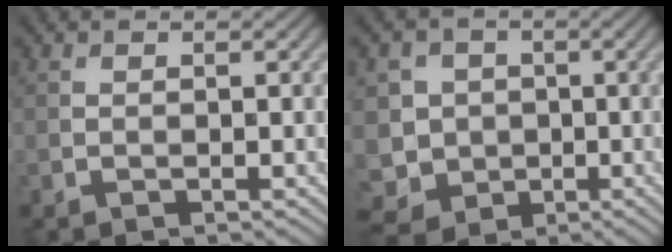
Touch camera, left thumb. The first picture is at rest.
{"total": 6.2, "force": [-0.6, 5.9, 1.9], "torque": [-0.058, -0.011, -0.033]}